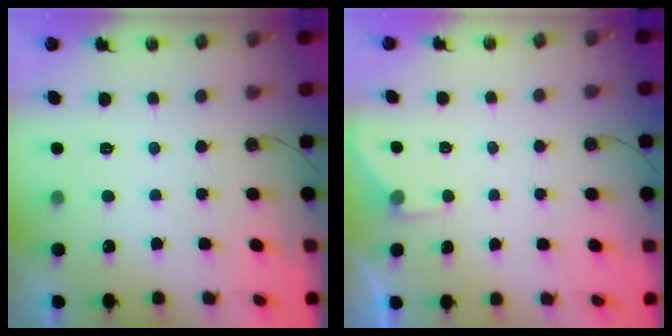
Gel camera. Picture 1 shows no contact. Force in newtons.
{"total": 1.9, "press": 1.9, "slide": 0.3}